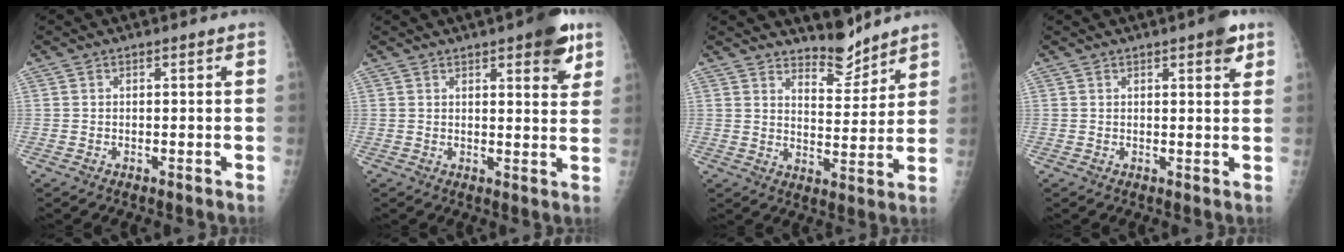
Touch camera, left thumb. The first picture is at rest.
{"total": 7.9, "force": [4.4, 2.5, 6.1], "torque": [-0.059, -0.018, 0.050]}
{"total": 6.8, "force": [6.4, 1.9, 1.5], "torque": [-0.002, -0.060, 0.110]}
{"total": 3.9, "force": [2.2, 1.2, 3.0], "torque": [-0.030, -0.008, 0.023]}